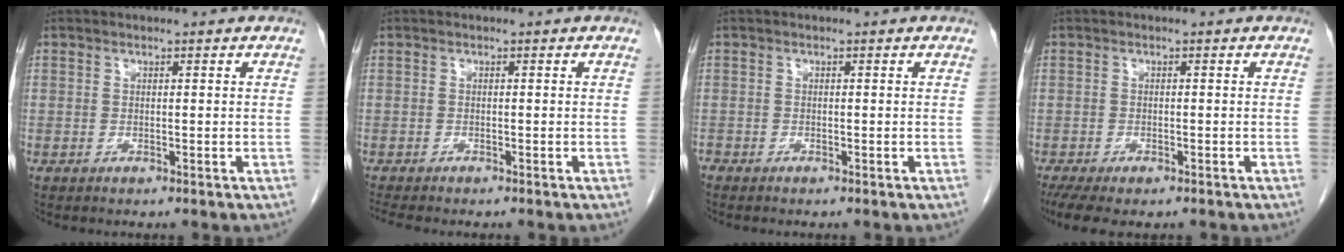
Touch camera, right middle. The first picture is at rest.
{"total": 3.1, "force": [-2.8, 0.4, 1.4], "torque": [-0.028, -0.011, -0.041]}
{"total": 0.7, "force": [-0.6, 0.2, 0.0], "torque": [-0.006, -0.001, -0.014]}
{"total": 7.1, "force": [-5.2, 2.5, 4.1], "torque": [-0.073, -0.017, -0.080]}